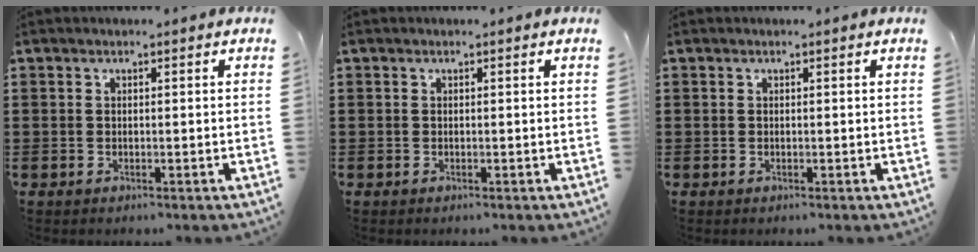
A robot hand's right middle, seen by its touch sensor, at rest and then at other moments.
{"total": 0.0}
{"total": 0.0}